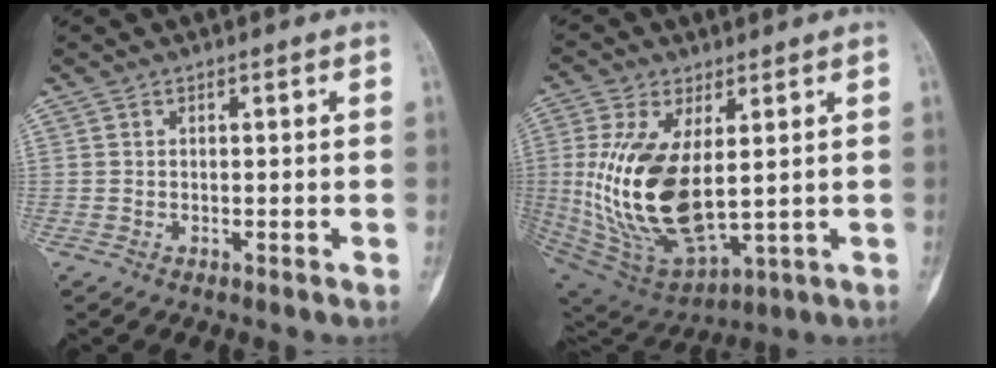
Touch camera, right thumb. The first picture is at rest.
{"total": 19.8, "force": [1.5, 9.7, 17.1], "torque": [-0.349, -0.021, 0.053]}